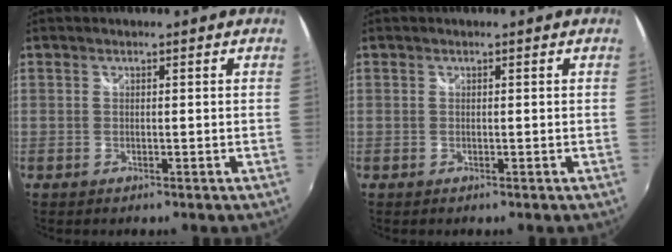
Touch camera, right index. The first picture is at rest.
{"total": 0.0}